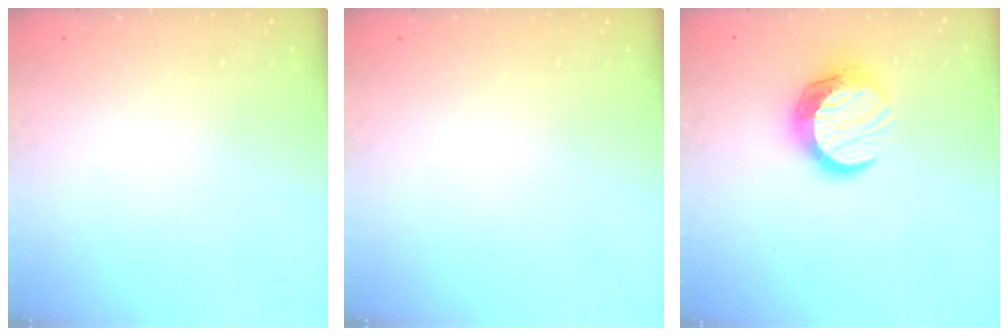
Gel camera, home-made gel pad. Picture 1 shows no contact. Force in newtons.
{"total": 0.0}
{"total": 12.3, "press": 12.2, "slide": 0.9}